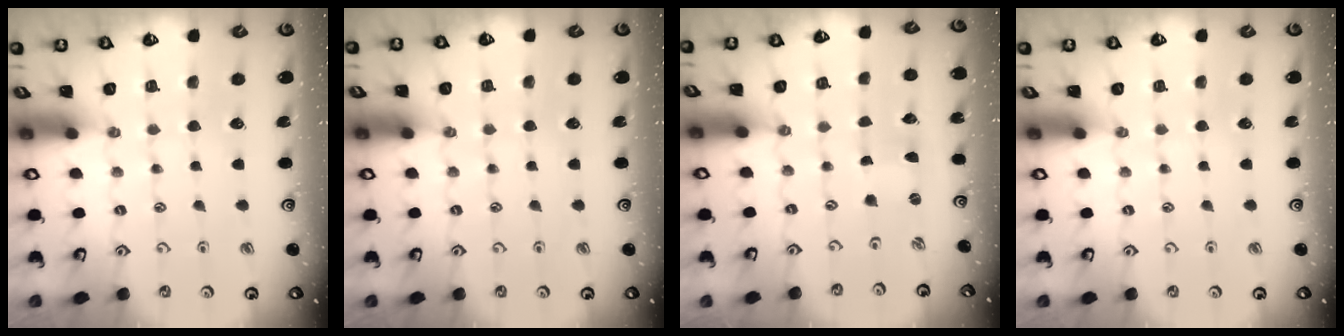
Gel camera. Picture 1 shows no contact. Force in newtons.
{"total": 0.0}
{"total": 0.0}
{"total": 0.0}